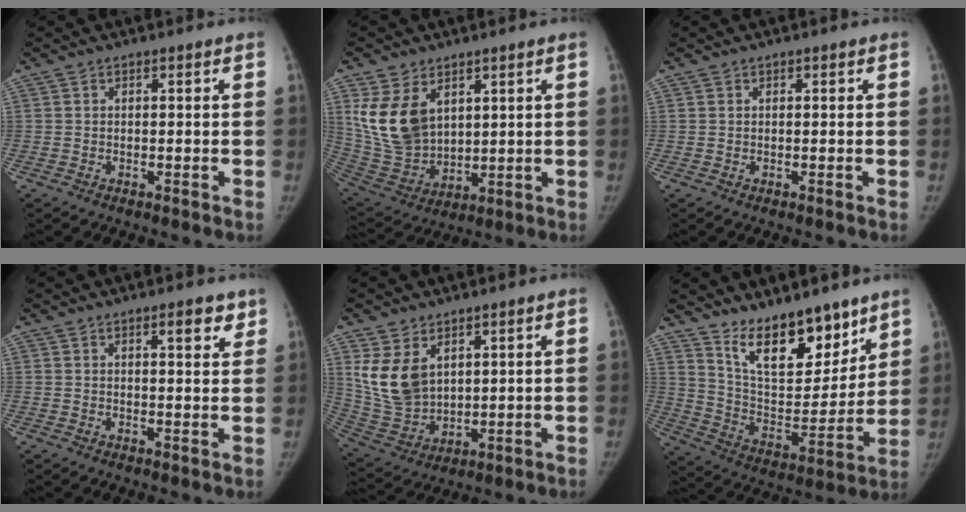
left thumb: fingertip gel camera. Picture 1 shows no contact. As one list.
[{"total": 13.7, "force": [5.2, 9.3, 8.7], "torque": [-0.146, -0.025, 0.126]}, {"total": 0.0}, {"total": 4.2, "force": [2.6, 1.4, 3.0], "torque": [-0.026, -0.014, 0.035]}, {"total": 11.4, "force": [4.4, 7.8, 7.2], "torque": [-0.120, -0.023, 0.109]}, {"total": 18.0, "force": [12.9, 7.6, 10.1], "torque": [-0.103, -0.092, 0.226]}]